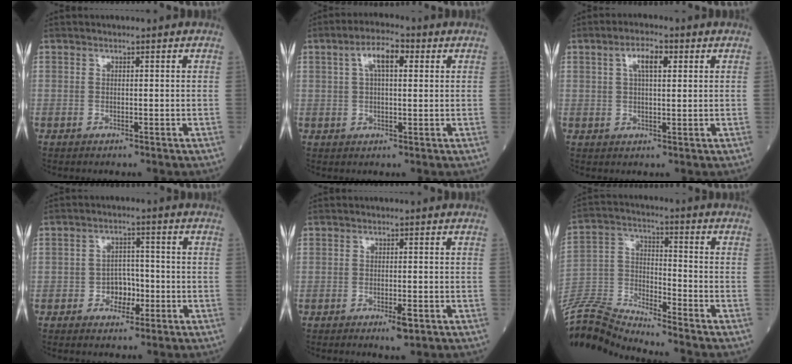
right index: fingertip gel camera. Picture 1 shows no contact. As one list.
[{"total": 5.7, "force": [2.0, 2.0, 5.0], "torque": [-0.093, 0.018, 0.034]}, {"total": 4.5, "force": [1.7, 1.4, 4.0], "torque": [-0.075, 0.010, 0.030]}, {"total": 4.1, "force": [-1.4, 2.8, 2.6], "torque": [-0.033, 0.007, -0.023]}, {"total": 2.2, "force": [-1.0, 0.4, 1.9], "torque": [-0.029, -0.004, -0.013]}, {"total": 11.8, "force": [-11.7, -1.3, 0.8], "torque": [-0.027, 0.032, -0.228]}]